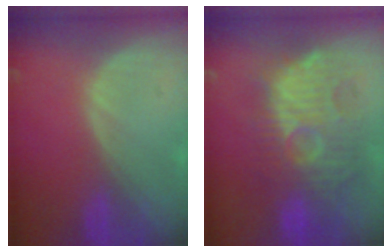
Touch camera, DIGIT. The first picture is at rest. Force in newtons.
{"total": 11.2, "press": 11.0, "slide": 2.0}